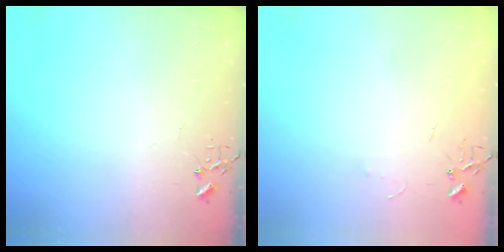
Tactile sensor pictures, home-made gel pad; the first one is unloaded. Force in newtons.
{"total": 3.2, "press": 3.2, "slide": 0.4}